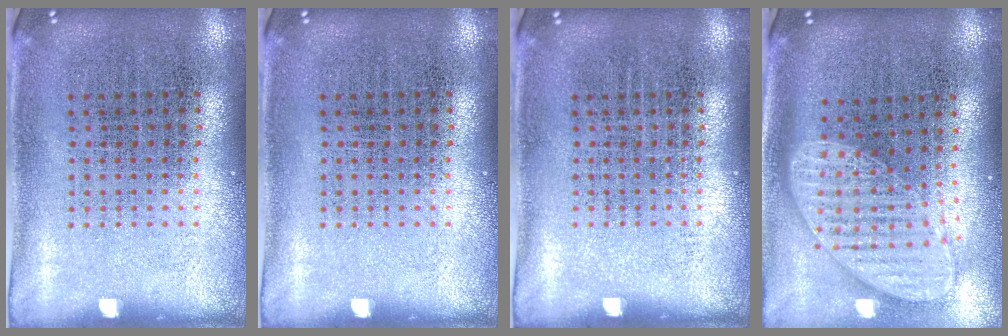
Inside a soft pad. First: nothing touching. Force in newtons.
{"total": 0.0}
{"total": 0.0}
{"total": 2.0, "press": 1.5, "slide": 1.2}